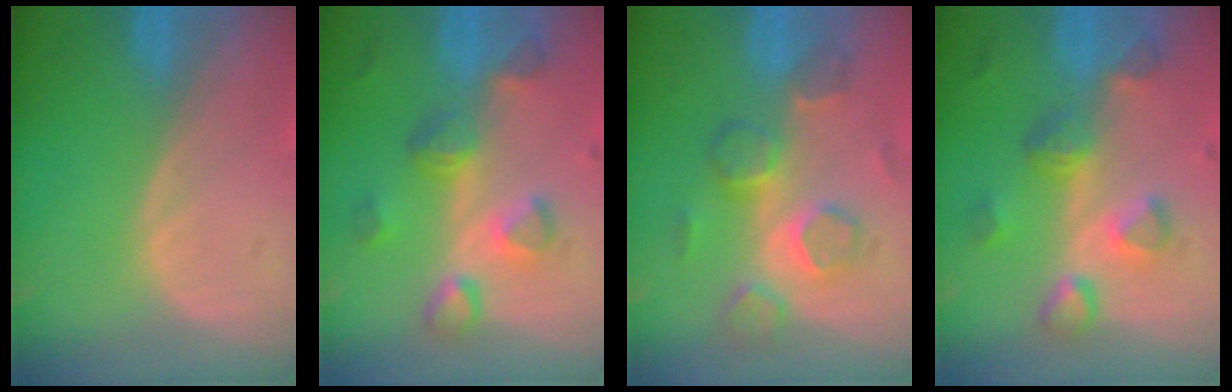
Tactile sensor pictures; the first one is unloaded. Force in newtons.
{"total": 8.1, "press": 7.2, "slide": 3.7}
{"total": 8.1, "press": 7.4, "slide": 3.3}
{"total": 8.1, "press": 7.2, "slide": 3.7}